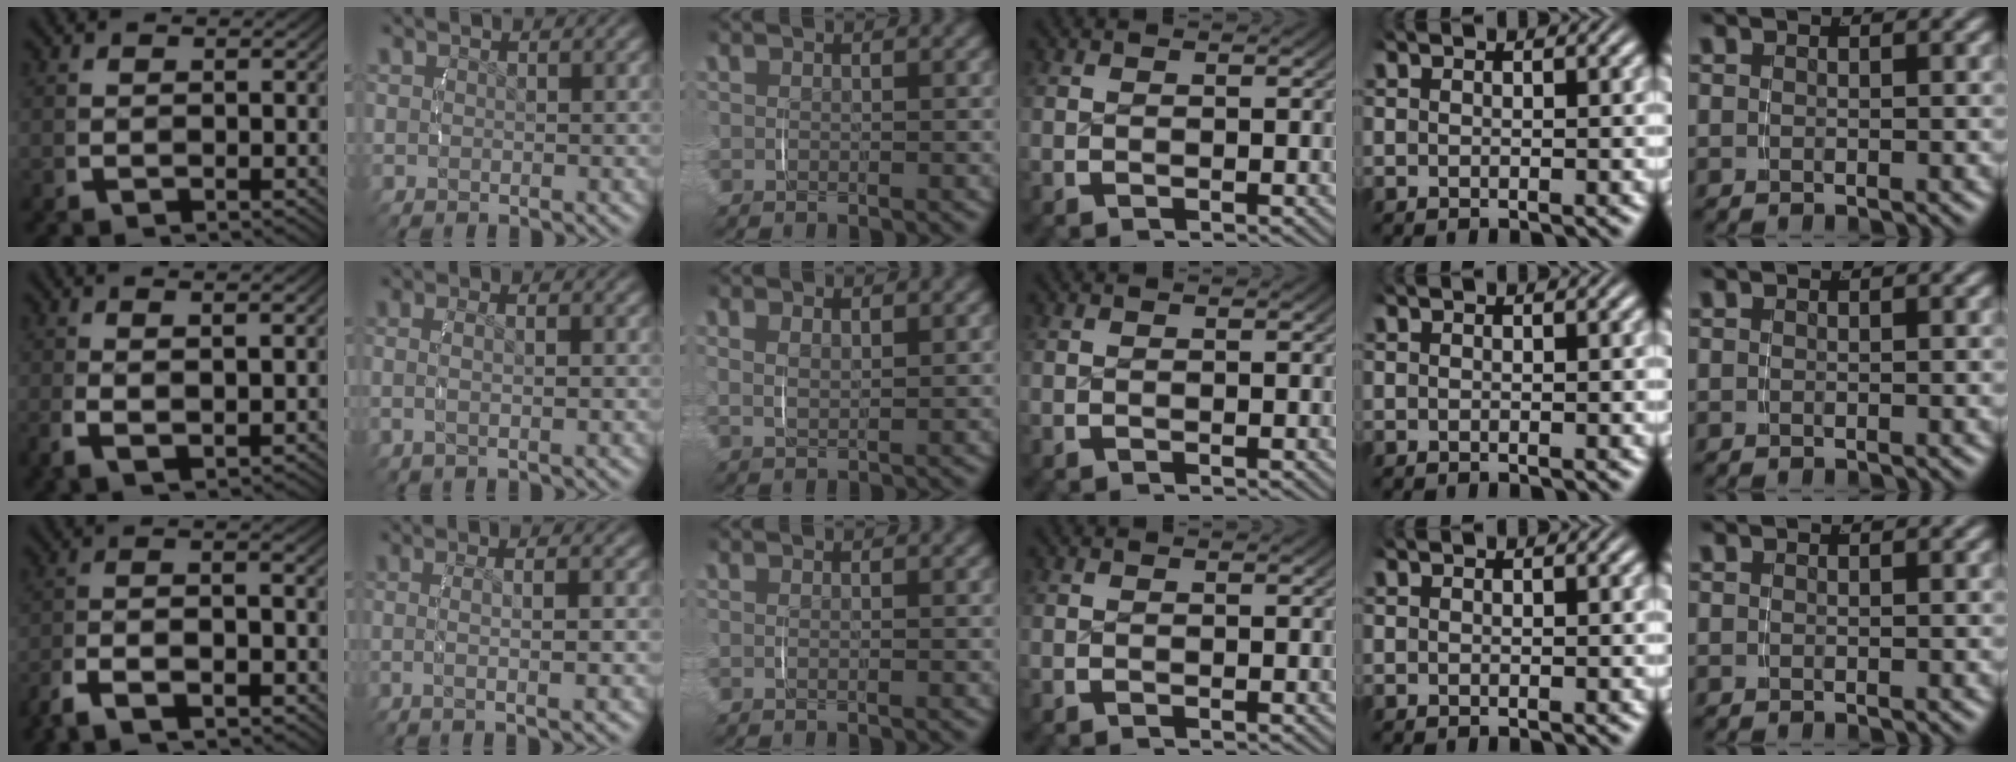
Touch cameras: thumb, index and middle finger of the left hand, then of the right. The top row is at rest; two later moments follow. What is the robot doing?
{"motion": "lift_and_place", "object": "scarf"}